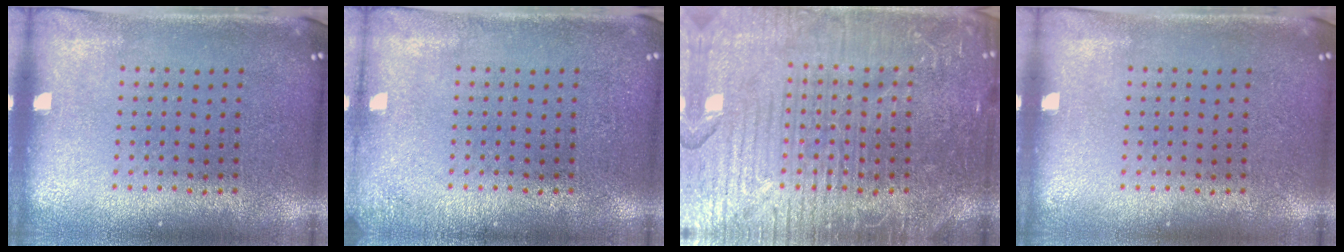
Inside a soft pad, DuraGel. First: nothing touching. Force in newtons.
{"total": 1.0, "press": 1.0, "slide": 0.3}
{"total": 7.0, "press": 7.0, "slide": 0.9}
{"total": 0.0}